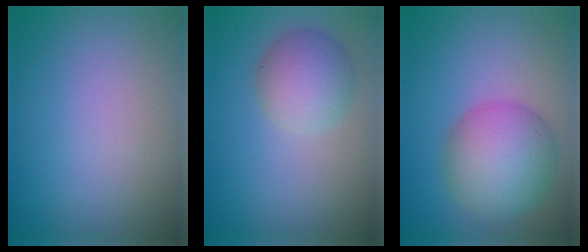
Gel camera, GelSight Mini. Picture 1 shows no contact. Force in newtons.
{"total": 4.3, "press": 4.3, "slide": 0.1}
{"total": 6.6, "press": 6.6, "slide": 0.2}